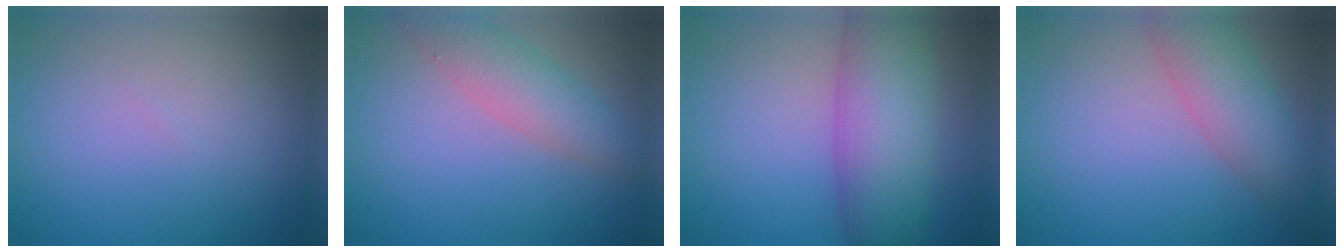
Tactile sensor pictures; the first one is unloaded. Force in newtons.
{"total": 3.1, "press": 3.1, "slide": 0.3}
{"total": 8.5, "press": 8.5, "slide": 0.2}
{"total": 5.0, "press": 5.0, "slide": 0.2}